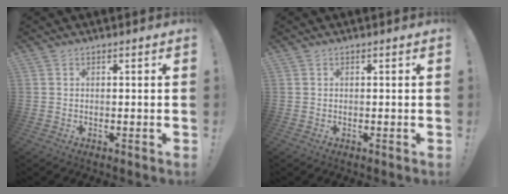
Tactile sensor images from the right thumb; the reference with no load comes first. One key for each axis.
{"total": 0.0}